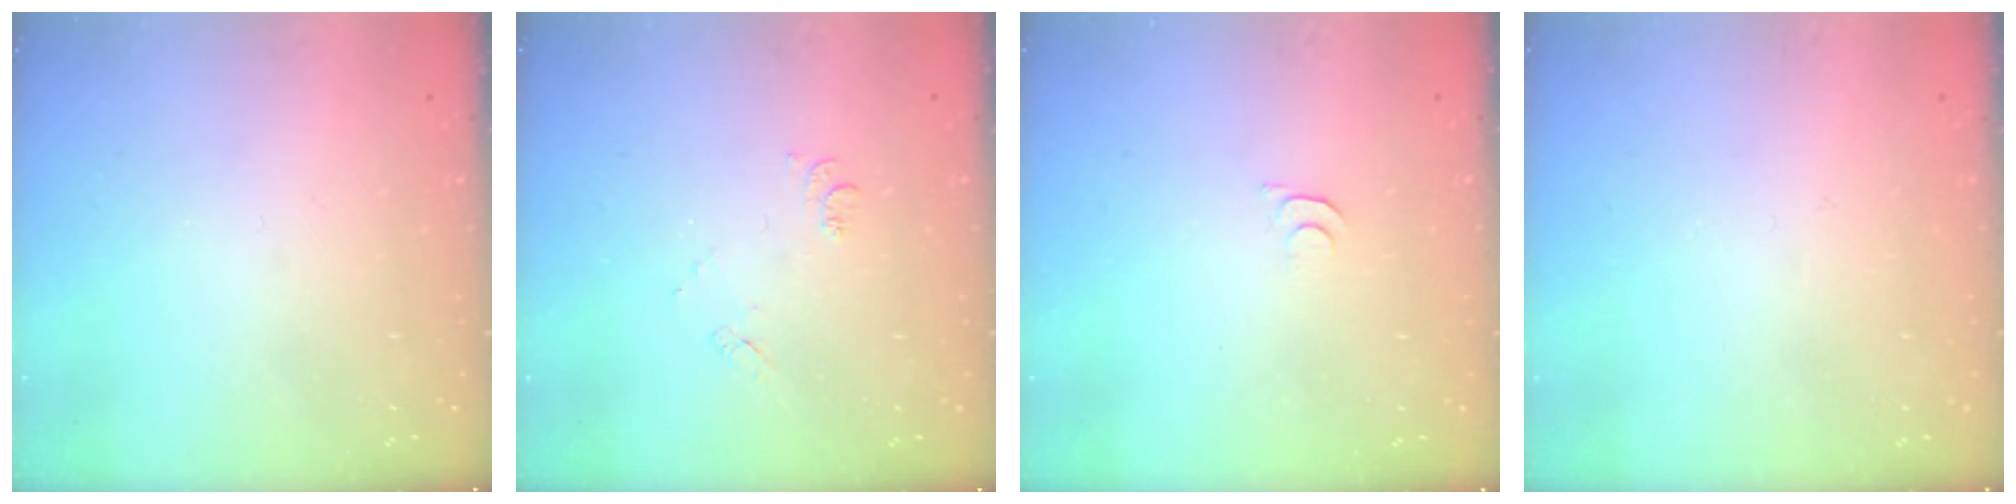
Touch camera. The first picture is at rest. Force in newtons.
{"total": 6.4, "press": 6.4, "slide": 0.7}
{"total": 5.2, "press": 5.2, "slide": 0.6}
{"total": 2.6, "press": 2.5, "slide": 0.3}